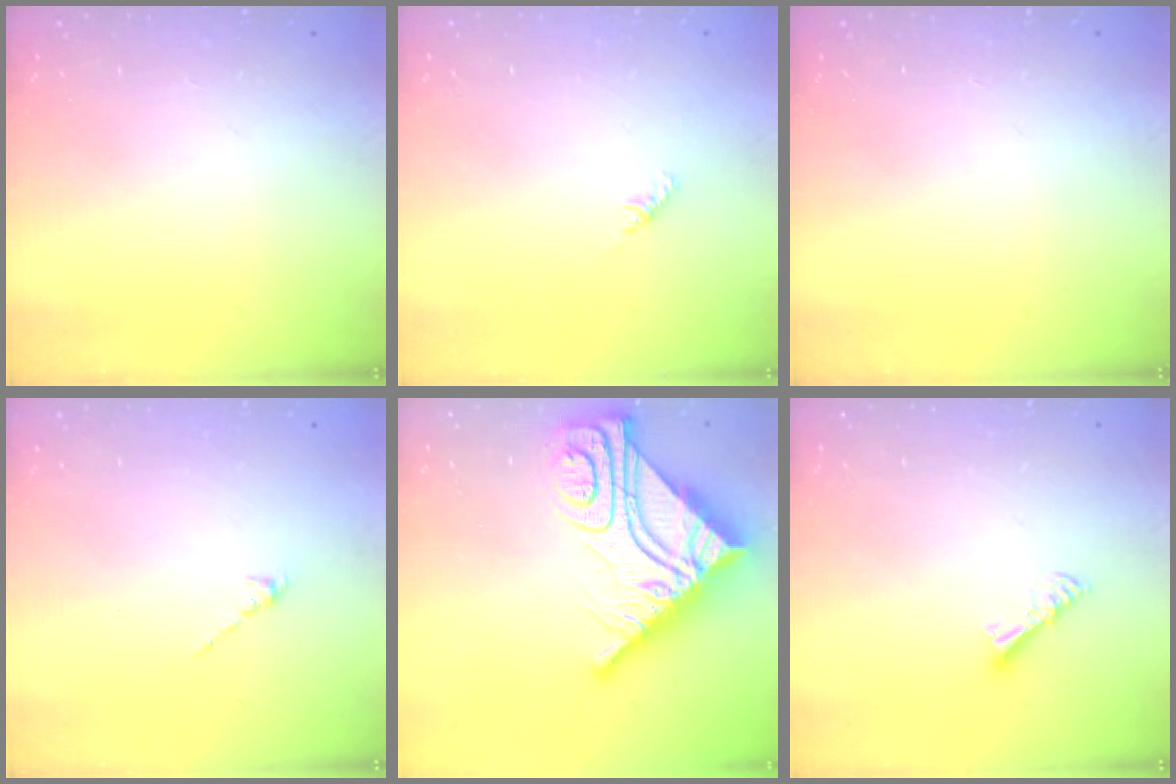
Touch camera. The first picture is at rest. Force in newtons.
{"total": 1.8, "press": 1.7, "slide": 0.6}
{"total": 0.0}
{"total": 1.3, "press": 1.2, "slide": 0.5}
{"total": 18.5, "press": 18.4, "slide": 2.0}
{"total": 4.7, "press": 4.7, "slide": 0.0}